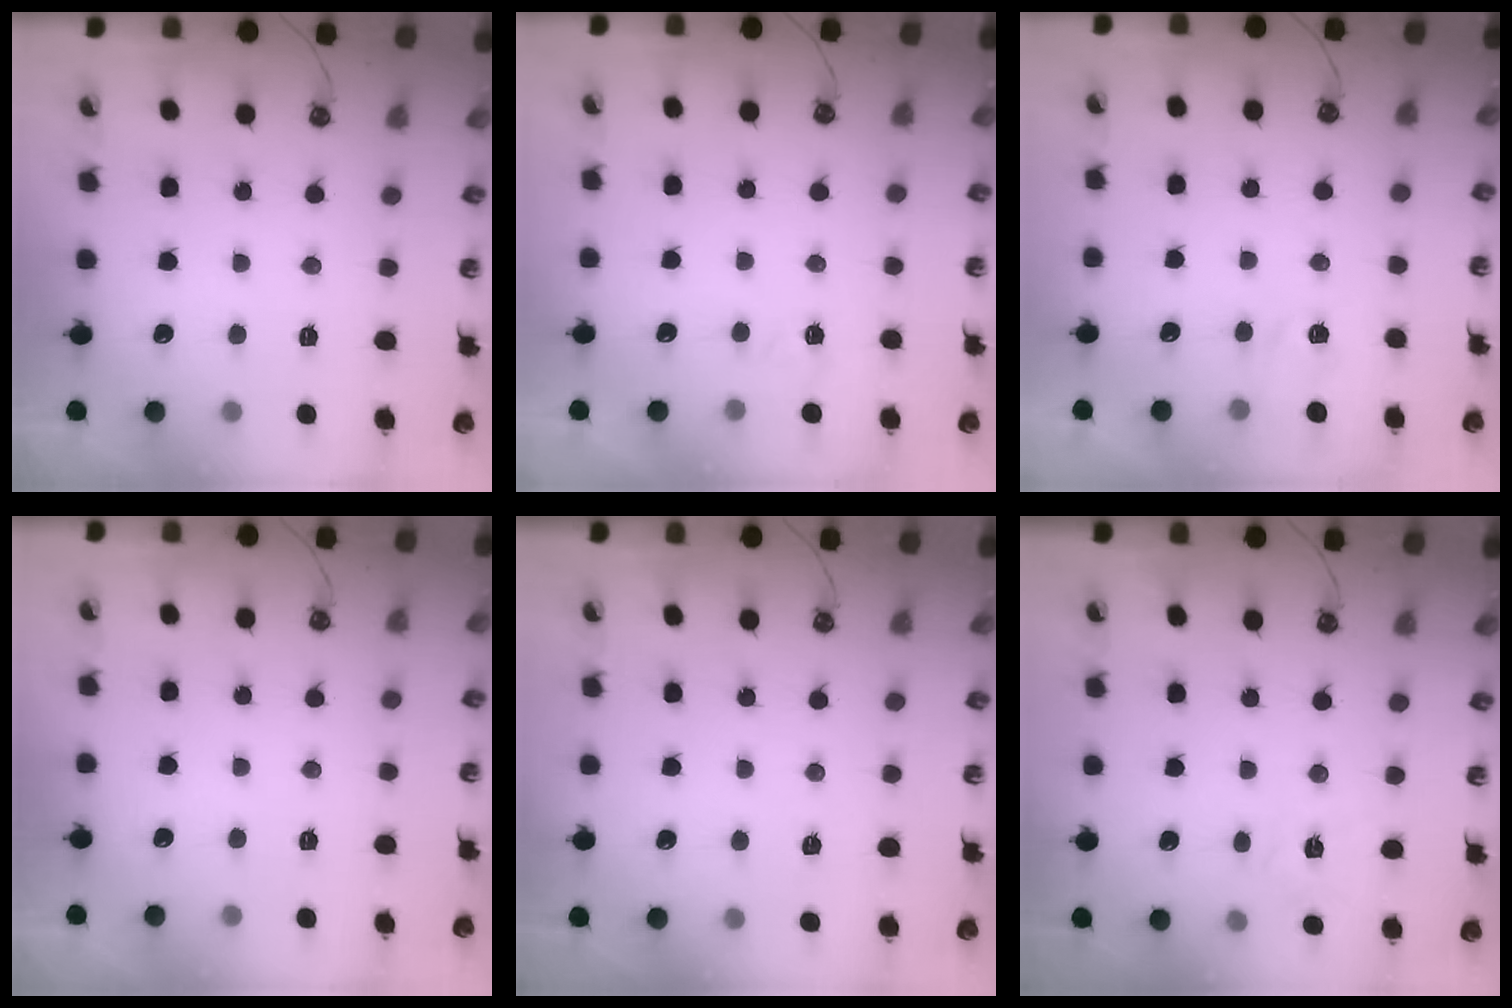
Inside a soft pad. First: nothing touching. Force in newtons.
{"total": 2.6, "press": 2.6, "slide": 0.4}
{"total": 4.7, "press": 4.7, "slide": 0.6}
{"total": 0.0}
{"total": 2.1, "press": 2.1, "slide": 0.3}
{"total": 4.9, "press": 4.8, "slide": 0.3}